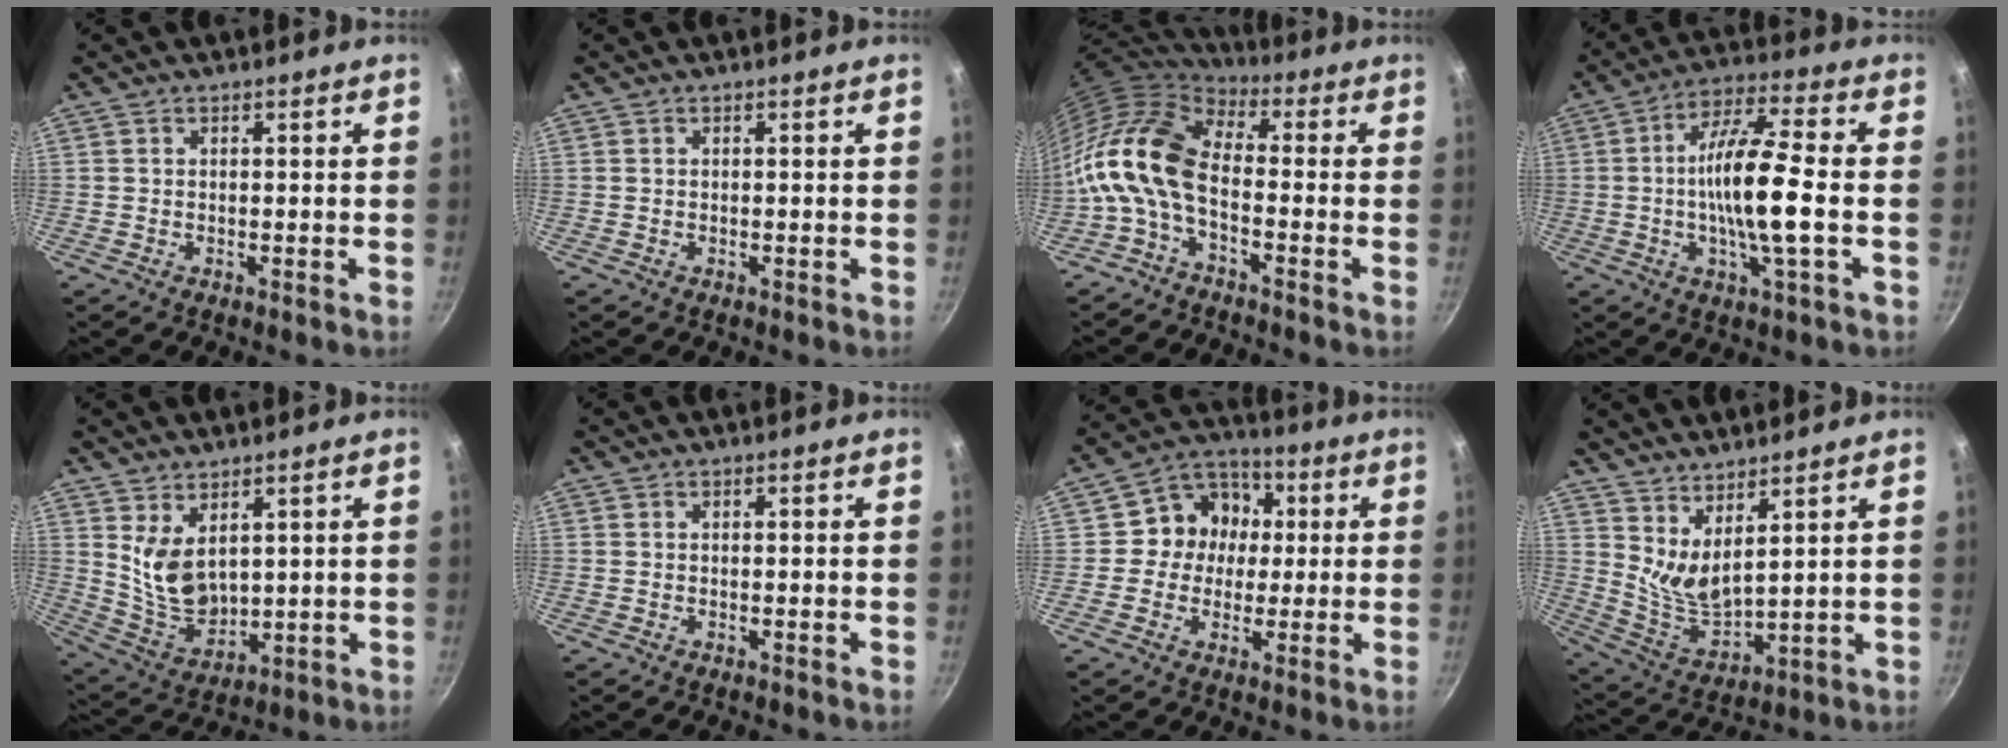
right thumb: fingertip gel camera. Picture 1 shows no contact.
{"total": 0.0}
{"total": 13.6, "force": [-3.2, 7.3, 11.0], "torque": [-0.212, 0.037, -0.084]}
{"total": 13.6, "force": [-1.5, 2.6, 13.3], "torque": [-0.241, 0.023, -0.036]}
{"total": 9.0, "force": [3.6, 5.4, 6.3], "torque": [-0.096, -0.044, 0.089]}
{"total": 0.0}
{"total": 10.1, "force": [0.9, 9.2, 4.2], "torque": [-0.022, 0.019, -0.006]}
{"total": 8.6, "force": [5.6, 2.7, 5.9], "torque": [-0.097, -0.068, 0.115]}